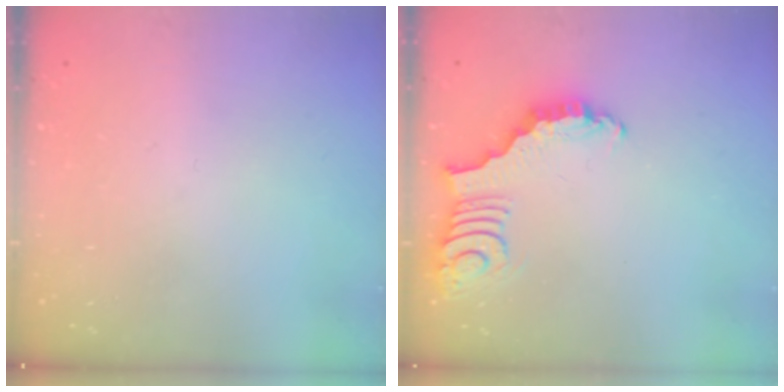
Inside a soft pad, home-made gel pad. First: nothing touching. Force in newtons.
{"total": 3.4, "press": 3.4, "slide": 0.5}